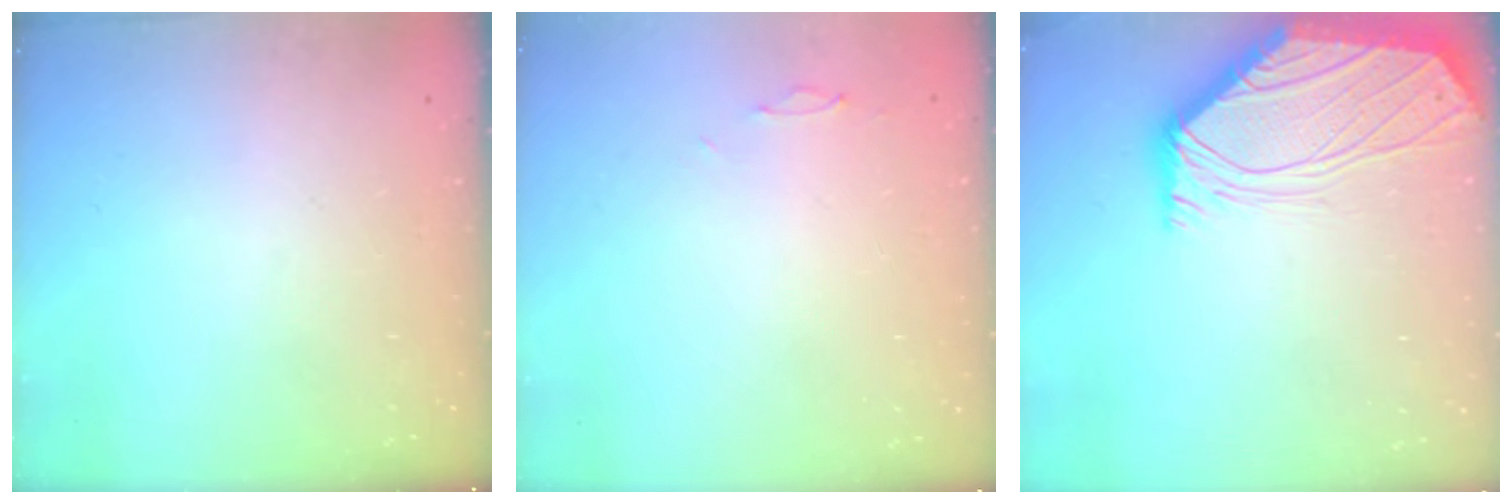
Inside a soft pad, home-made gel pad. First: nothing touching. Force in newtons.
{"total": 0.0}
{"total": 1.3, "press": 1.2, "slide": 0.4}